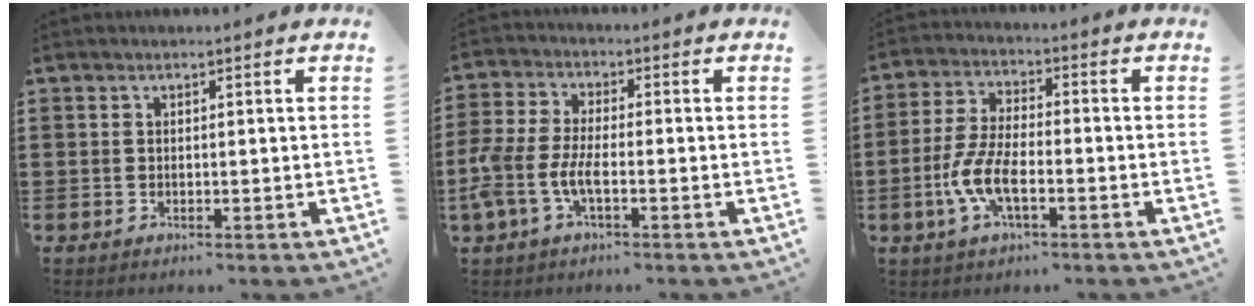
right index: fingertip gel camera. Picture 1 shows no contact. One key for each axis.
{"total": 5.4, "fx": -2.2, "fy": 1.9, "fz": 4.5, "tx": -0.120, "ty": -0.011, "tz": -0.052}
{"total": 7.5, "fx": -2.9, "fy": 2.7, "fz": 6.4, "tx": -0.154, "ty": -0.012, "tz": -0.060}